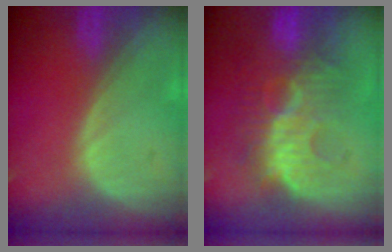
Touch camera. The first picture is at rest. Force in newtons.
{"total": 10.4, "press": 9.8, "slide": 3.4}